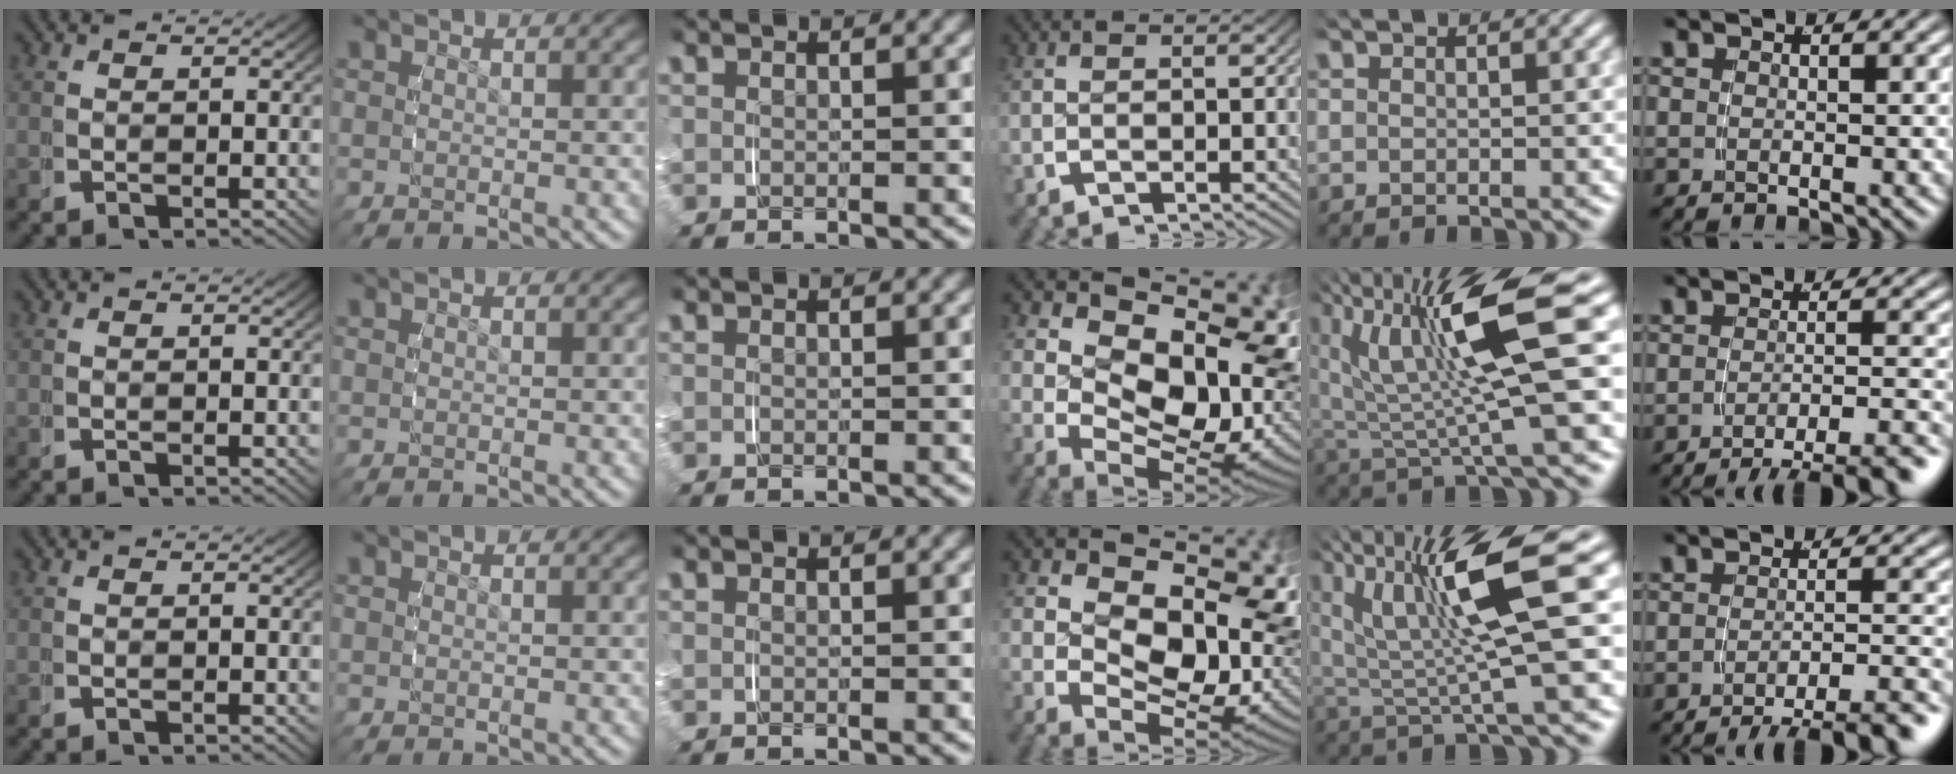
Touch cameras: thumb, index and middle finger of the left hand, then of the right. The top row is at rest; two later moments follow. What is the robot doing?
{"motion": "grasp_and_lifting", "object": "phone"}